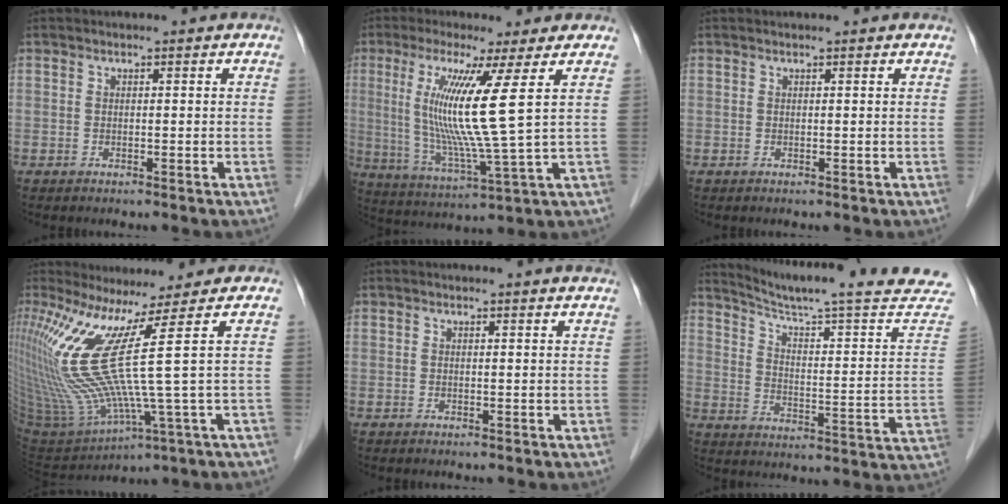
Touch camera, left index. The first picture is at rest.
{"total": 12.1, "force": [3.0, -1.8, 11.6], "torque": [-0.232, -0.027, 0.057]}
{"total": 1.2, "force": [1.1, 0.1, 0.2], "torque": [-0.010, 0.010, 0.013]}
{"total": 13.3, "force": [5.7, -3.3, 11.6], "torque": [-0.243, -0.018, 0.118]}
{"total": 3.0, "force": [2.8, -0.3, 0.8], "torque": [-0.016, 0.002, 0.024]}
{"total": 24.9, "force": [22.5, -0.2, 10.5], "torque": [-0.155, -0.084, 0.289]}